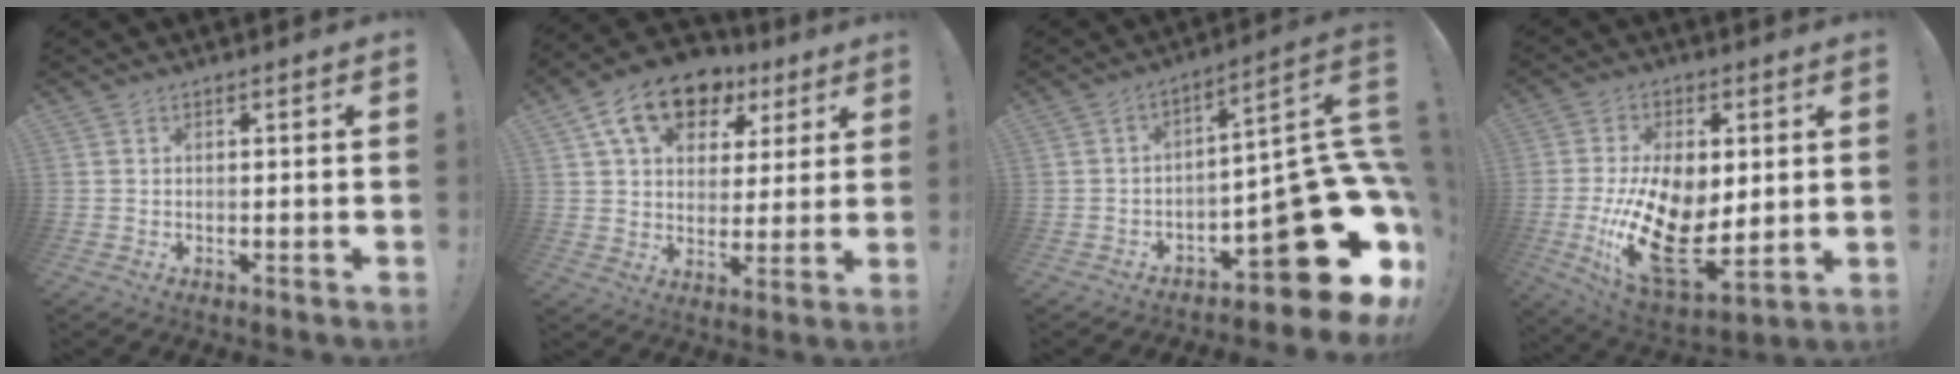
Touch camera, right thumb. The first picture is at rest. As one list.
[{"total": 15.4, "force": [8.4, 9.9, 8.3], "torque": [-0.127, -0.040, 0.154]}, {"total": 22.1, "force": [-8.1, 7.7, 19.0], "torque": [-0.211, 0.019, -0.118]}, {"total": 20.6, "force": [-2.2, 11.6, 17.0], "torque": [-0.323, -0.012, -0.026]}]